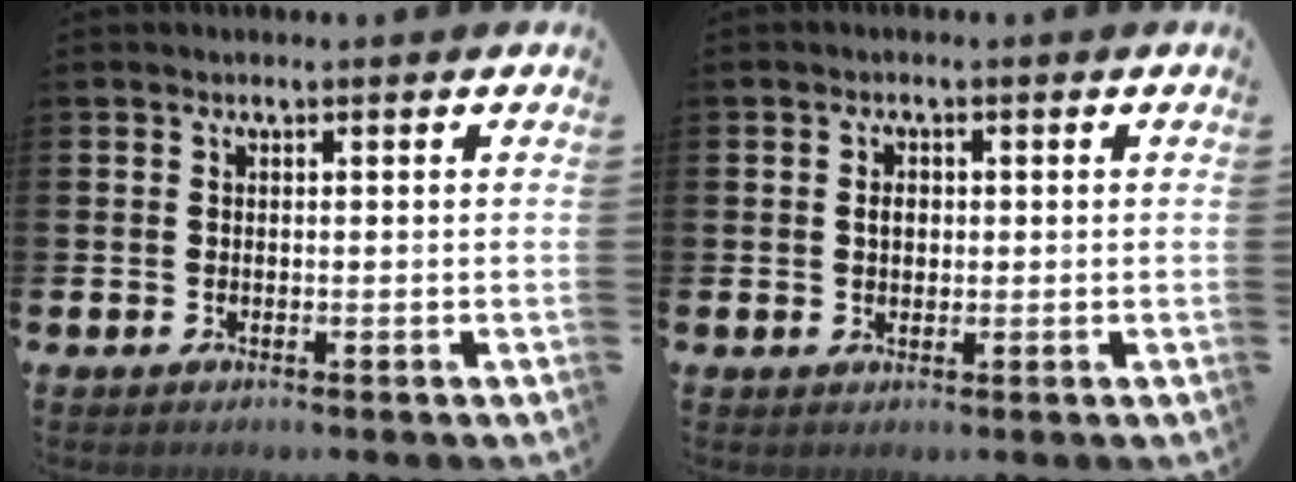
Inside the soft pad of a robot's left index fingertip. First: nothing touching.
{"total": 1.8, "force": [0.3, 1.3, 1.2], "torque": [-0.008, 0.003, 0.000]}